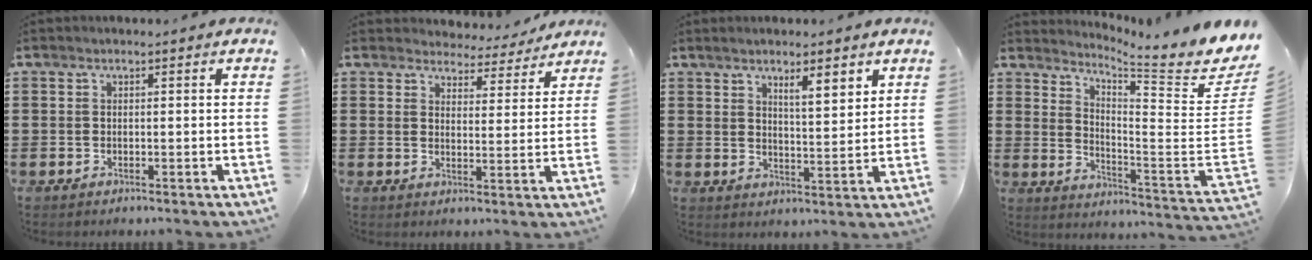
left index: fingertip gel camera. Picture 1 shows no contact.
{"total": 4.6, "force": [4.5, 1.0, 0.4], "torque": [-0.020, -0.024, 0.079]}
{"total": 4.7, "force": [3.4, 0.8, 3.1], "torque": [-0.056, -0.007, 0.054]}
{"total": 6.6, "force": [6.0, -0.4, 2.7], "torque": [-0.060, -0.070, 0.096]}